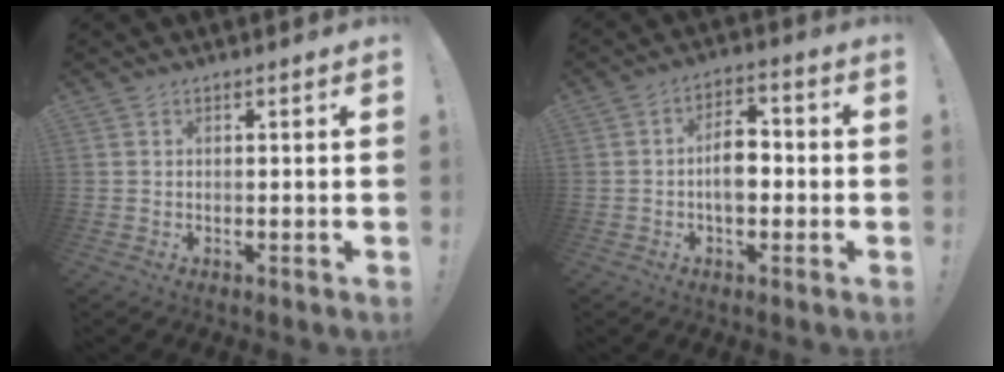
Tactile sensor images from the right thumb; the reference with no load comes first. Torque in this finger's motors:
{"motor_torque": [1.00, 0.89, 0.88, -0.53, 0.28]}